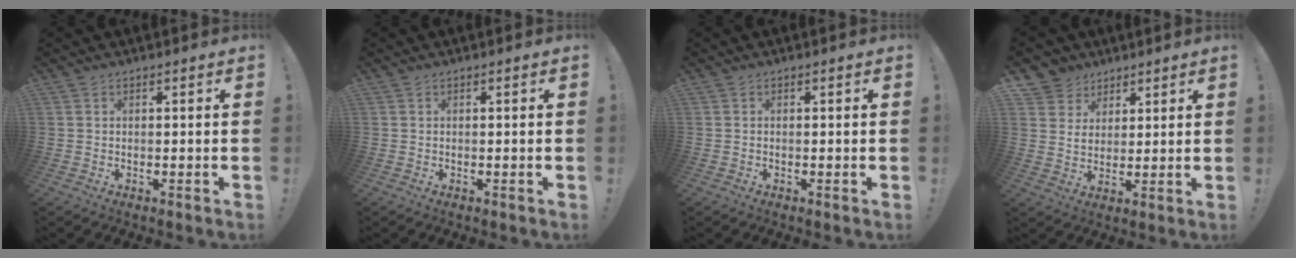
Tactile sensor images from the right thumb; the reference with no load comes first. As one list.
[{"total": 0.0}, {"total": 0.0}, {"total": 6.7, "force": [3.8, 5.5, 0.6], "torque": [-0.019, -0.028, 0.078]}]